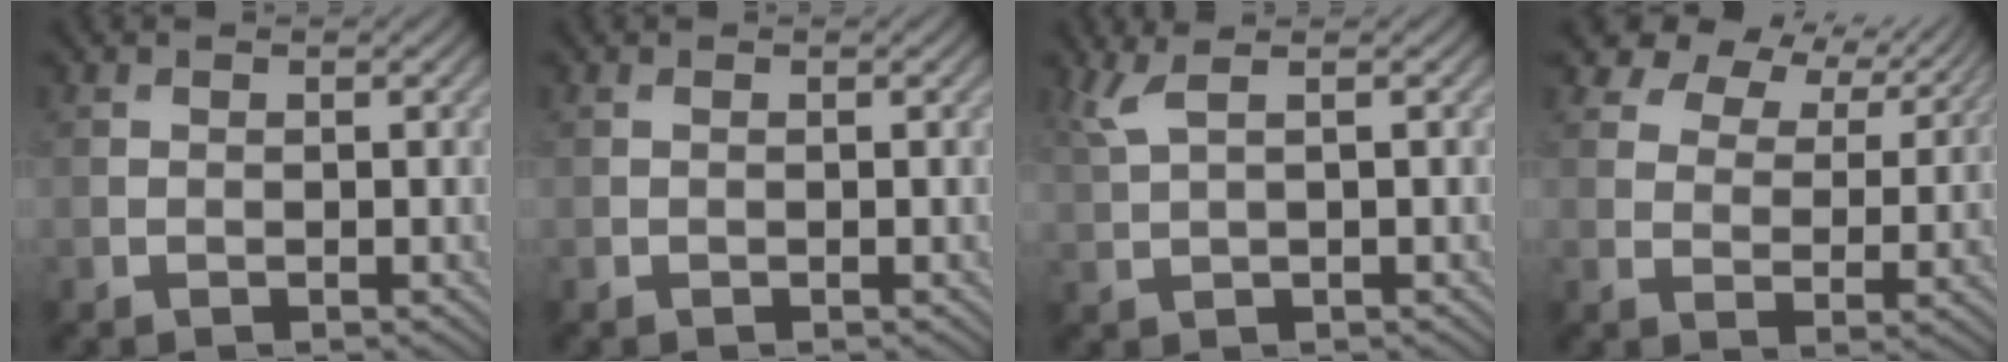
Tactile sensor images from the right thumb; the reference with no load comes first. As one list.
[{"total": 0.0}, {"total": 3.0, "force": [1.4, 0.6, 2.5], "torque": [-0.056, 0.010, 0.035]}, {"total": 7.8, "force": [5.5, 4.2, 3.7], "torque": [-0.066, 0.006, 0.092]}]